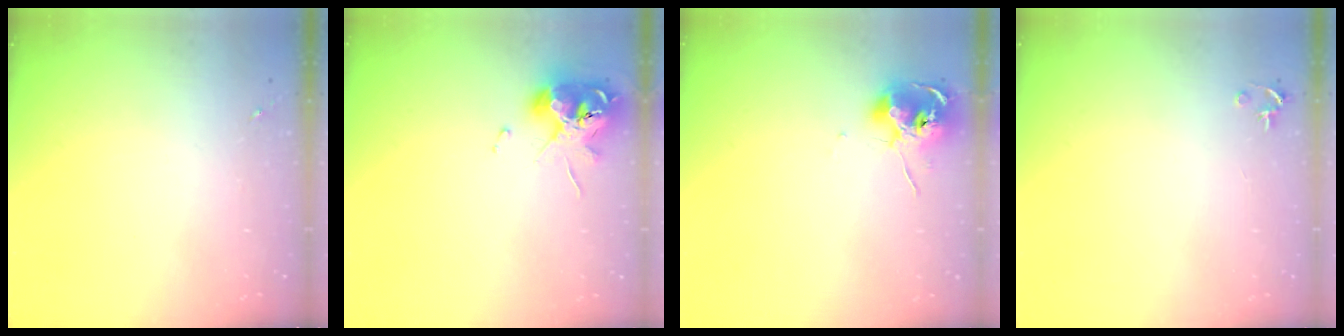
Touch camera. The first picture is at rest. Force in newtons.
{"total": 11.4, "press": 11.3, "slide": 1.8}
{"total": 10.5, "press": 10.4, "slide": 1.0}
{"total": 3.5, "press": 3.5, "slide": 0.4}